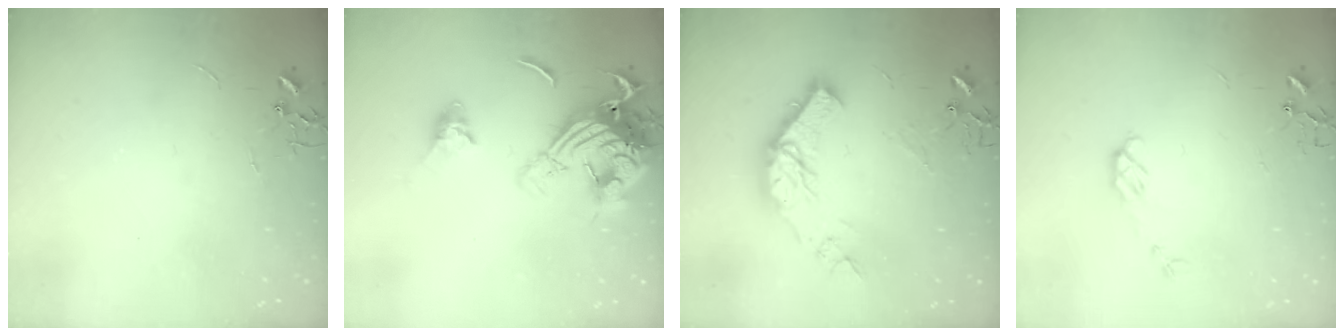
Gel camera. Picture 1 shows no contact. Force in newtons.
{"total": 20.1, "press": 20.0, "slide": 2.2}
{"total": 16.5, "press": 16.5, "slide": 1.5}
{"total": 4.6, "press": 4.6, "slide": 0.4}